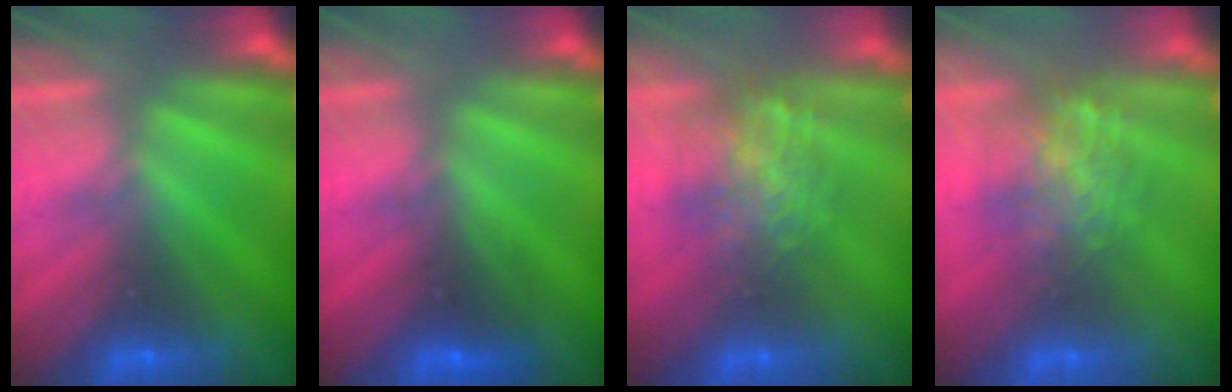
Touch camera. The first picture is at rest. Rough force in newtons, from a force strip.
{"total": 2.5}
{"total": 7.9}
{"total": 7.9}